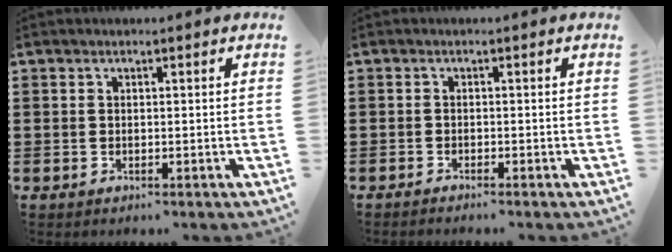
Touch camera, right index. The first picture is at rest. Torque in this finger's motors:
{"motor_torque": [0.16, 0.14, 0.01, 0.00]}